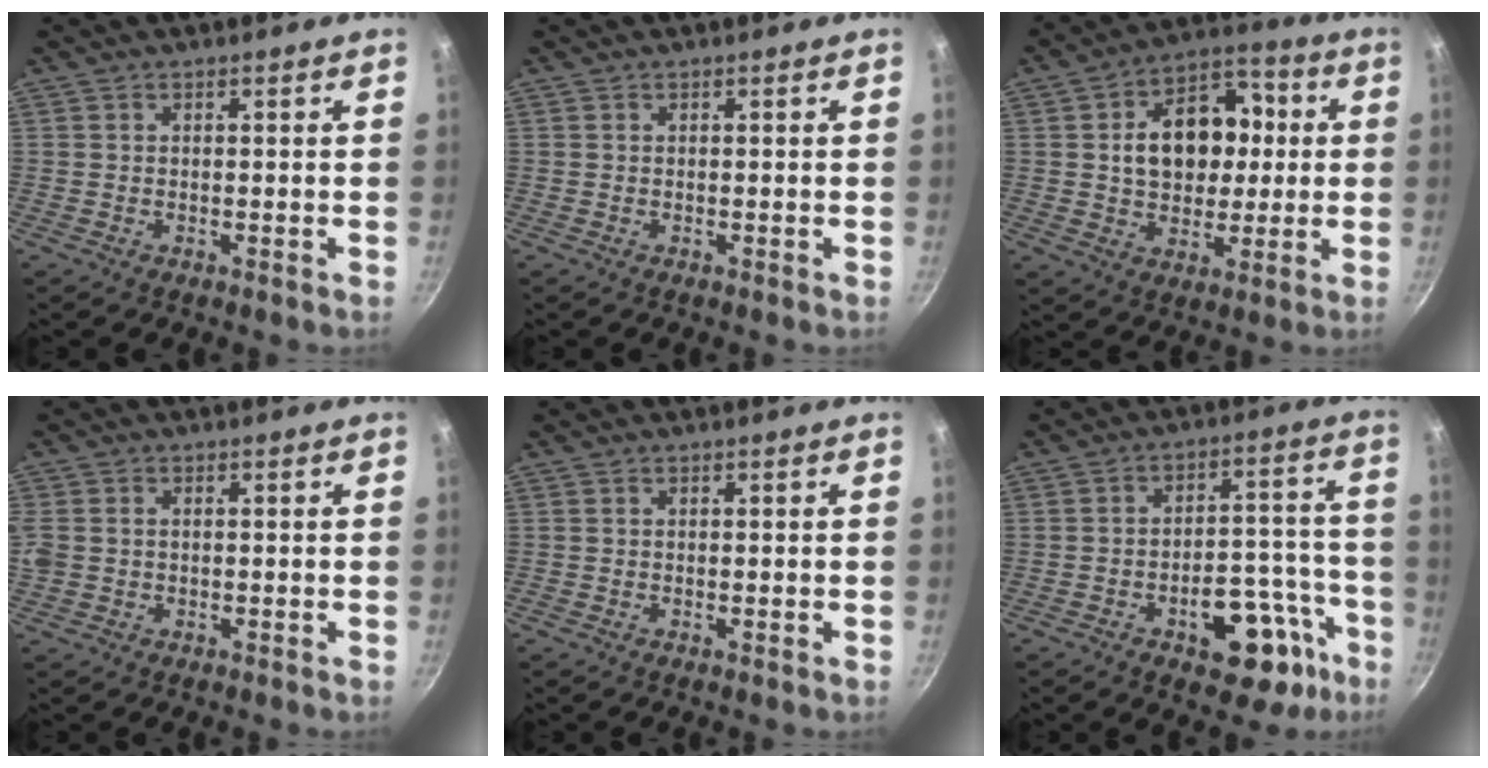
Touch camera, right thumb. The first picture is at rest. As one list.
[{"total": 0.0}, {"total": 15.6, "force": [1.9, 11.0, 10.9], "torque": [-0.125, 0.023, 0.027]}, {"total": 4.6, "force": [0.0, 3.7, 2.7], "torque": [-0.080, 0.007, 0.004]}, {"total": 0.0}, {"total": 15.1, "force": [-7.6, 7.4, 10.8], "torque": [-0.107, 0.064, -0.095]}]